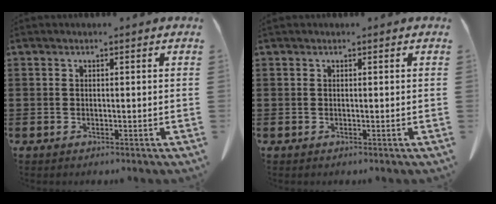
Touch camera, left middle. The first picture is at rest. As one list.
[{"total": 0.0}]